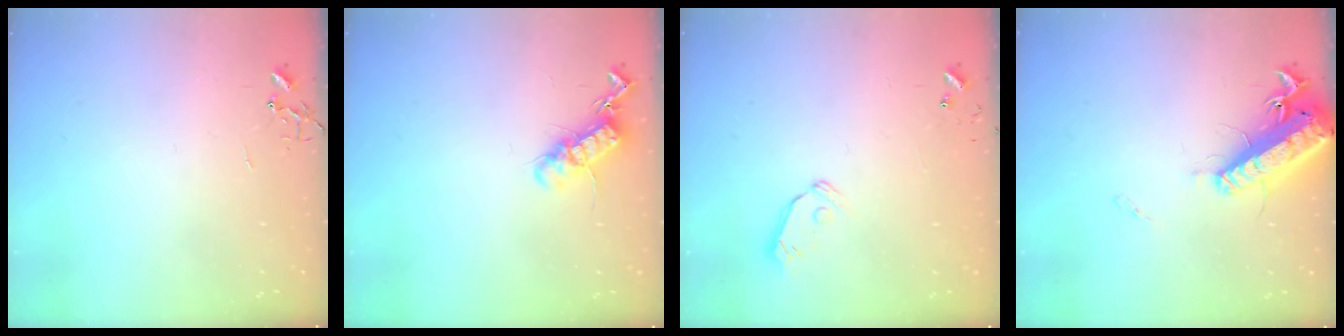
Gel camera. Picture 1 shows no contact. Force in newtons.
{"total": 13.1, "press": 13.1, "slide": 0.2}
{"total": 5.5, "press": 5.4, "slide": 0.9}
{"total": 18.1, "press": 17.6, "slide": 4.0}